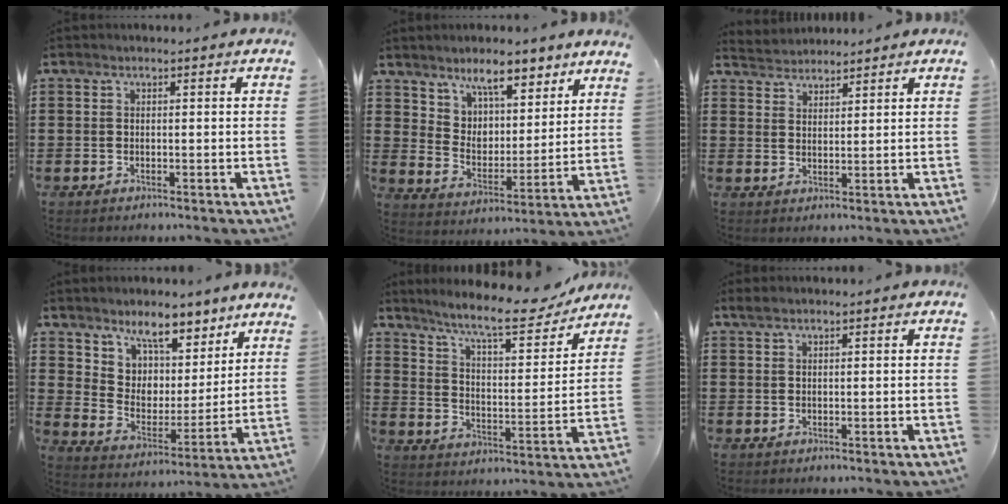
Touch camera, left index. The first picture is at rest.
{"total": 7.0, "force": [6.5, 2.2, 1.3], "torque": [-0.048, -0.038, 0.117]}
{"total": 3.1, "force": [3.0, 0.6, -0.5], "torque": [-0.002, -0.004, 0.057]}
{"total": 6.5, "force": [5.7, 3.2, -0.3], "torque": [-0.033, -0.054, 0.103]}
{"total": 10.3, "force": [8.8, 1.3, 5.1], "torque": [-0.114, -0.046, 0.148]}
{"total": 1.1, "force": [0.8, 0.3, 0.7], "torque": [-0.014, 0.002, 0.014]}